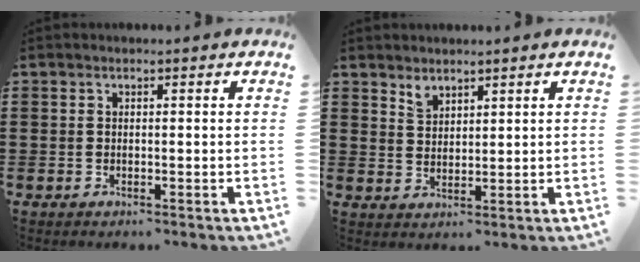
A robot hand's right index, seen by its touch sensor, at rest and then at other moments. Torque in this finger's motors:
{"motor_torque": [-0.01, 0.03, 0.00, 0.03]}